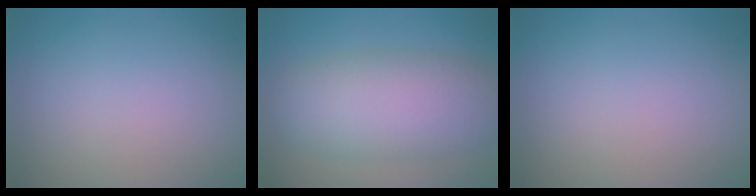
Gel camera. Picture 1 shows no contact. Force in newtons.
{"total": 5.9, "press": 5.9, "slide": 0.4}
{"total": 0.0}